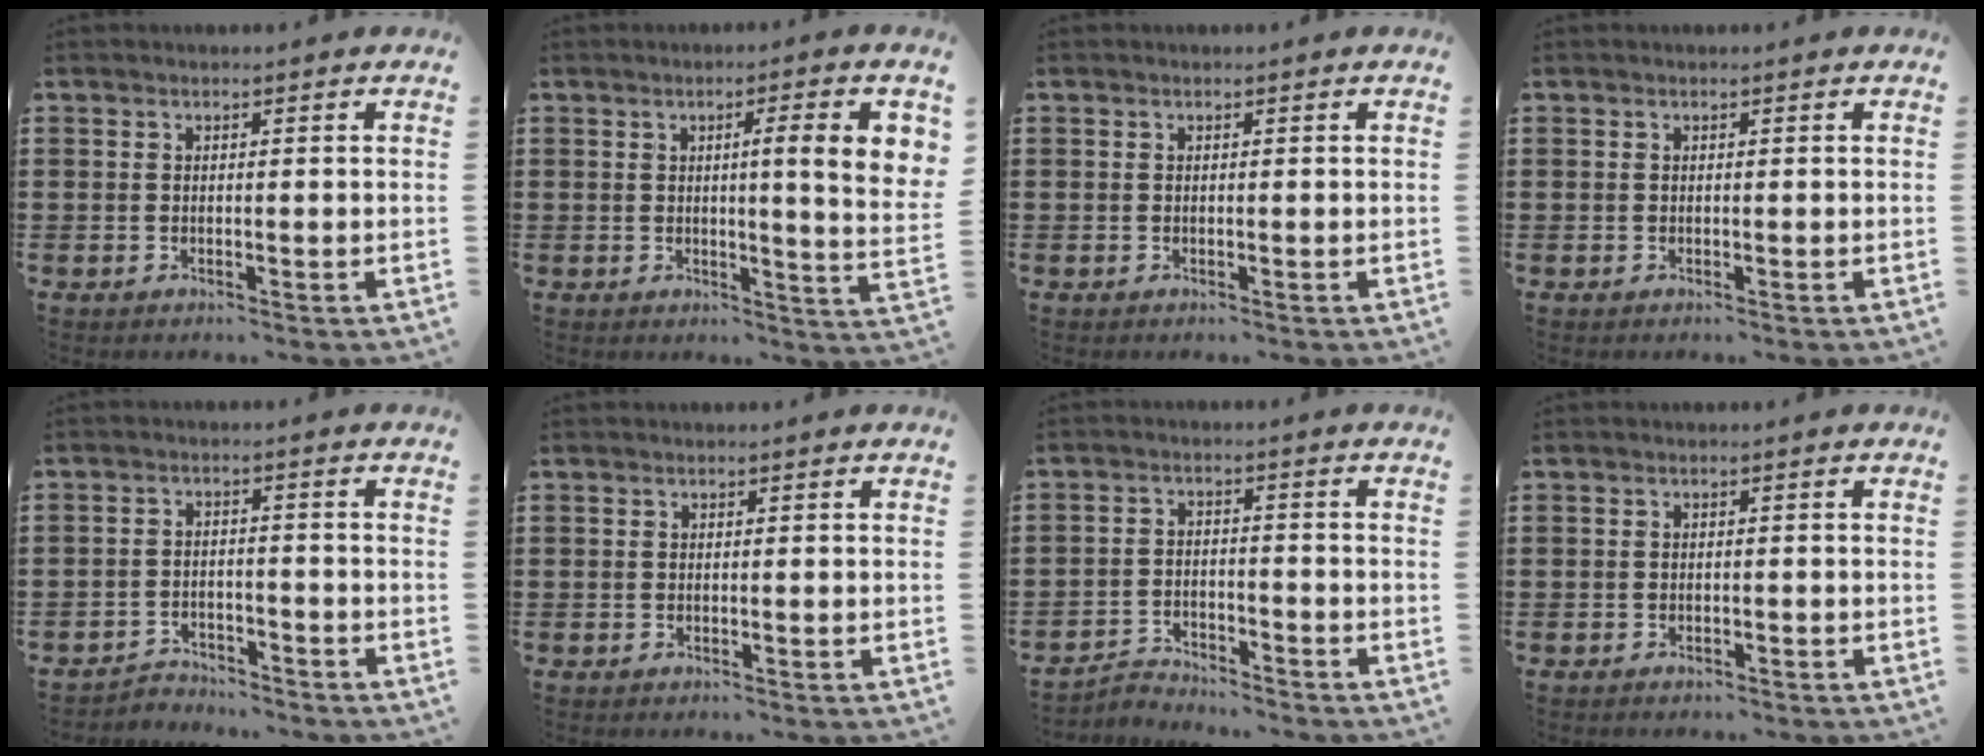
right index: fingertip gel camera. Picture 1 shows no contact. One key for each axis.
{"total": 8.0, "fx": 2.0, "fy": 0.3, "fz": 7.8, "tx": -0.120, "ty": -0.007, "tz": 0.023}
{"total": 0.0}
{"total": 0.0}
{"total": 3.2, "fx": -3.1, "fy": 0.6, "fz": 0.0, "tx": -0.008, "ty": 0.000, "tz": -0.068}
{"total": 0.0}
{"total": 3.0, "fx": -2.9, "fy": 0.4, "fz": 0.0, "tx": -0.009, "ty": 0.002, "tz": -0.064}
{"total": 0.7, "fx": -0.7, "fy": 0.2, "fz": 0.1, "tx": -0.004, "ty": 0.001, "tz": -0.014}